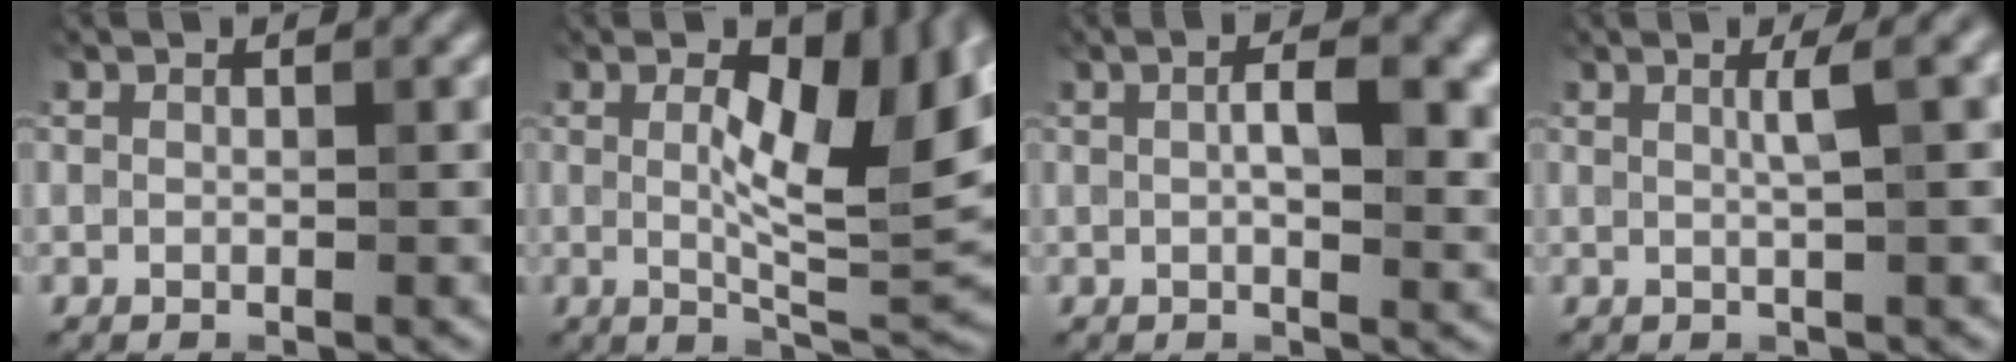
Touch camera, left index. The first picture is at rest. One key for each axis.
{"total": 8.8, "fx": 1.6, "fy": 2.4, "fz": 8.3, "tx": -0.131, "ty": 0.000, "tz": 0.028}
{"total": 5.6, "fx": 0.9, "fy": 2.2, "fz": 5.1, "tx": -0.080, "ty": 0.007, "tz": 0.015}
{"total": 2.3, "fx": 0.6, "fy": 0.2, "fz": 2.2, "tx": -0.034, "ty": 0.012, "tz": 0.007}